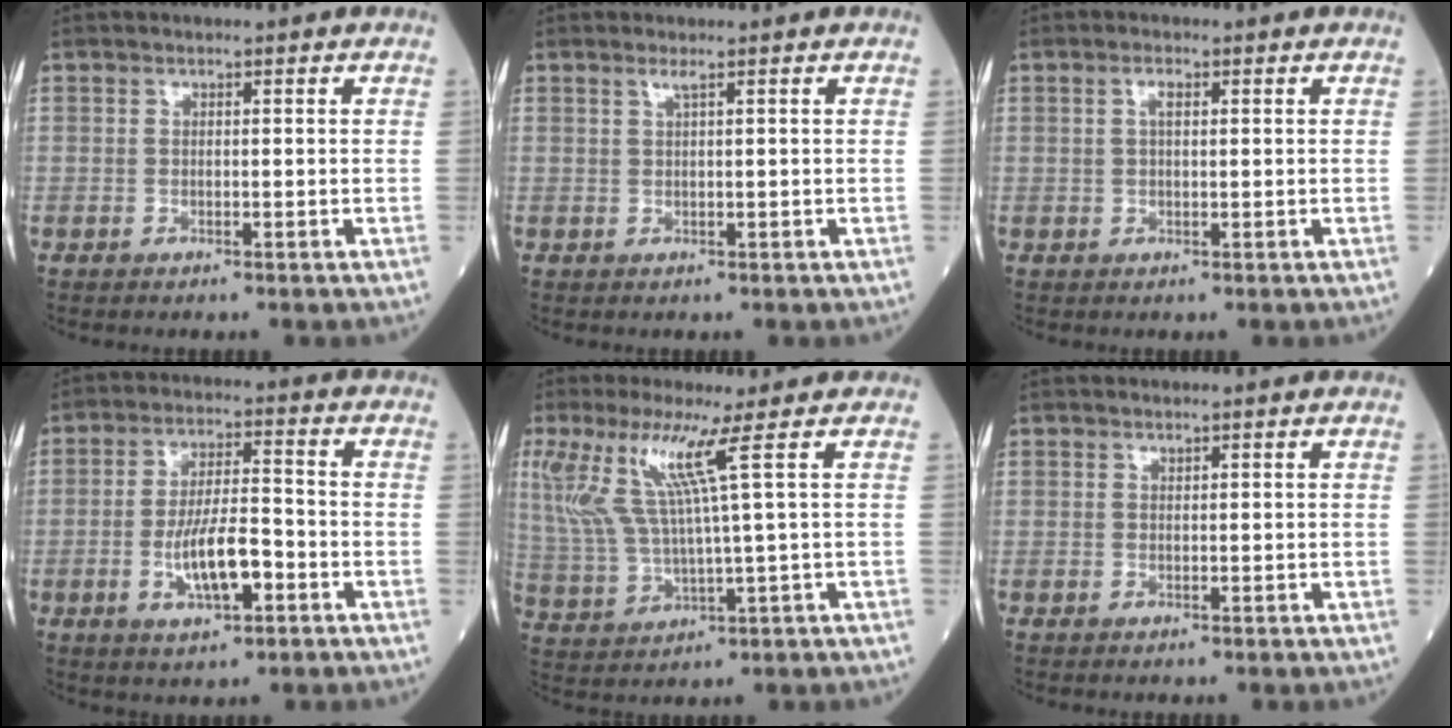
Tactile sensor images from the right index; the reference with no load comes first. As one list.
[{"total": 0.9, "force": [0.5, -0.2, 0.7], "torque": [-0.021, -0.001, 0.013]}, {"total": 1.6, "force": [0.5, 0.6, 1.4], "torque": [-0.031, 0.005, 0.008]}, {"total": 8.9, "force": [-2.9, 2.5, 8.0], "torque": [-0.151, 0.005, -0.050]}, {"total": 9.3, "force": [4.1, -1.1, 8.2], "torque": [-0.187, 0.003, 0.090]}, {"total": 0.0}]